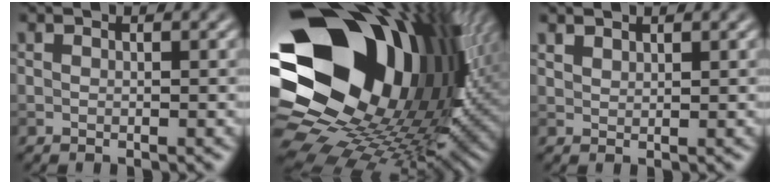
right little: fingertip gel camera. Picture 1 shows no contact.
{"total": 21.9, "force": [4.5, 15.4, 14.9], "torque": [-0.286, -0.034, 0.082]}
{"total": 1.1, "force": [1.1, 0.4, 0.2], "torque": [-0.009, -0.001, 0.025]}